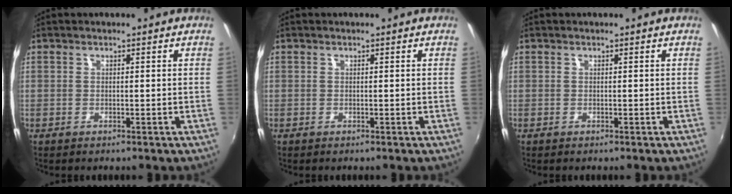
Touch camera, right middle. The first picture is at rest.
{"total": 0.0}
{"total": 0.0}